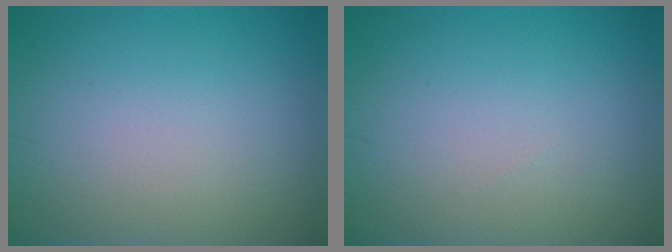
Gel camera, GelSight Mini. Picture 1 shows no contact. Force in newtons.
{"total": 0.0}